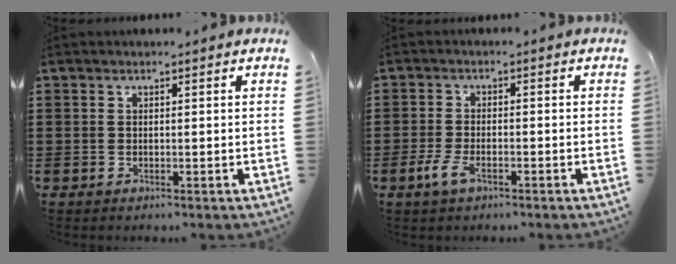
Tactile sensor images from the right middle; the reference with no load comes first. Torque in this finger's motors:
{"motor_torque": [1.75, 0.00, 0.50, 0.12]}